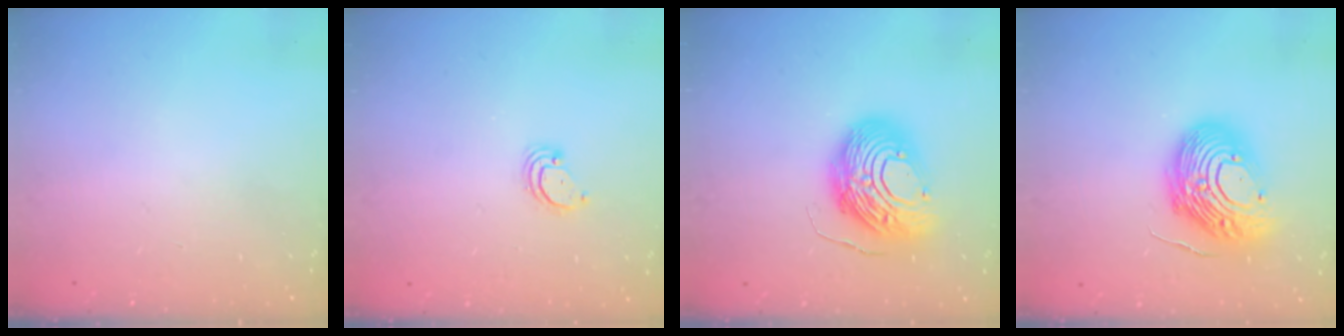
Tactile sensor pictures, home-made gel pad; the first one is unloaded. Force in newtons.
{"total": 2.6, "press": 2.6, "slide": 0.1}
{"total": 16.1, "press": 16.0, "slide": 1.6}
{"total": 16.8, "press": 16.7, "slide": 1.9}